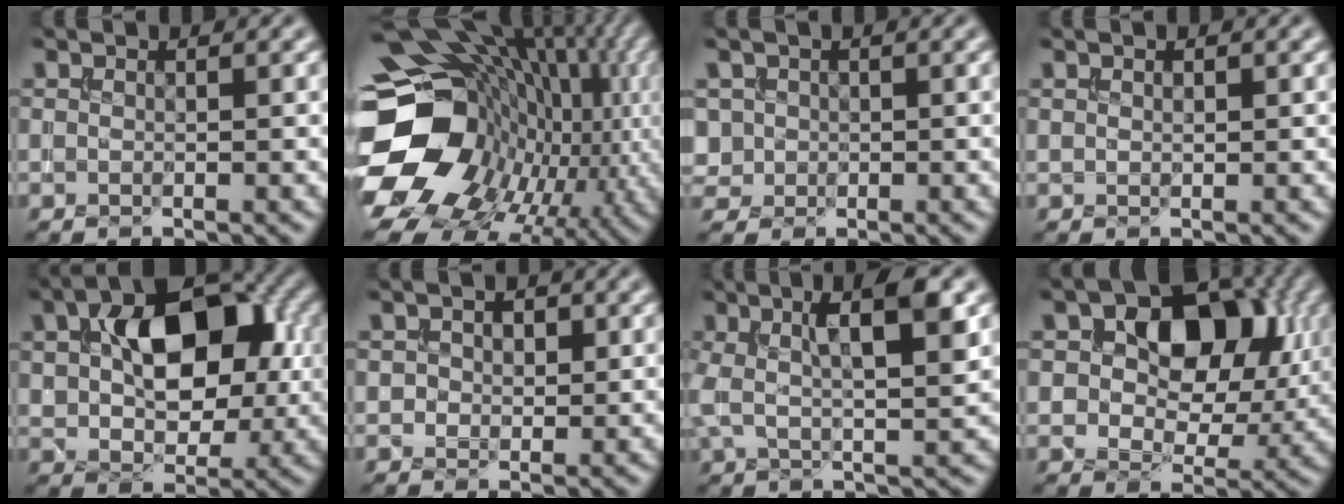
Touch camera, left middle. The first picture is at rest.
{"total": 20.0, "force": [-1.5, 16.0, 11.9], "torque": [-0.213, -0.014, -0.005]}
{"total": 2.0, "force": [0.2, 1.9, 0.4], "torque": [-0.004, 0.001, 0.014]}
{"total": 0.5, "force": [0.3, 0.1, 0.4], "torque": [-0.008, 0.002, 0.006]}
{"total": 10.9, "force": [2.6, 6.6, 8.2], "torque": [-0.123, 0.014, 0.042]}
{"total": 1.8, "force": [0.6, 1.3, 0.9], "torque": [-0.017, 0.000, 0.010]}
{"total": 6.9, "force": [2.0, 1.9, 6.3], "torque": [-0.109, 0.007, 0.030]}
{"total": 10.4, "force": [2.8, 6.6, 7.6], "torque": [-0.096, 0.009, 0.033]}